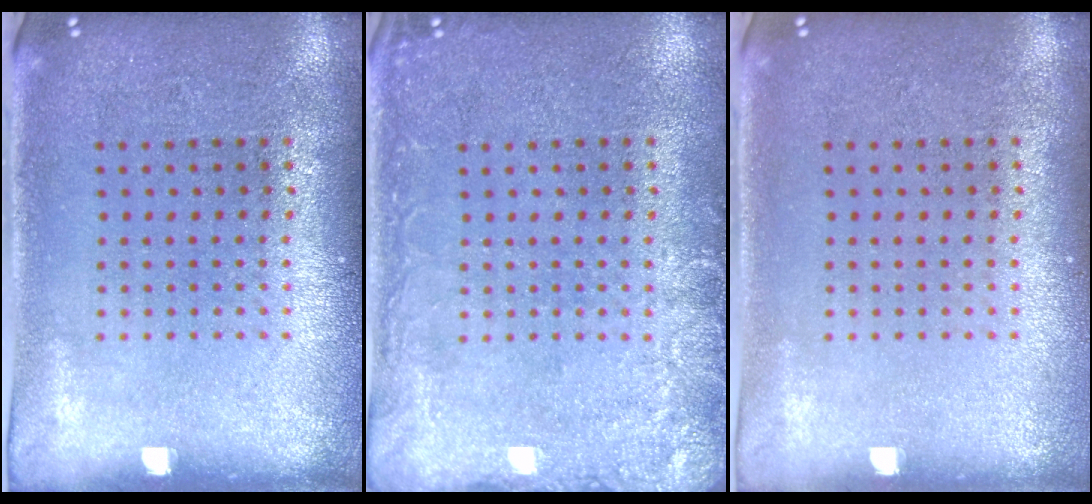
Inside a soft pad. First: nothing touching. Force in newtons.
{"total": 2.6, "press": 2.6, "slide": 0.3}
{"total": 0.0}